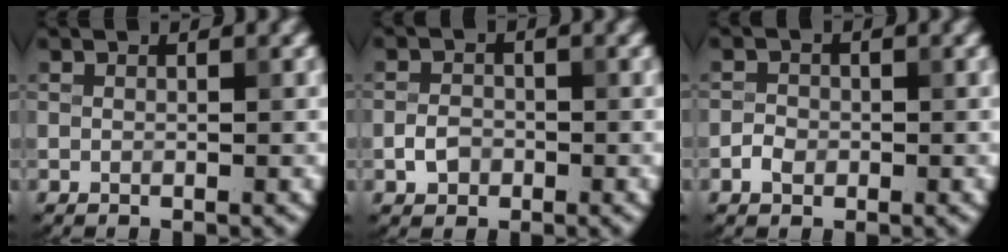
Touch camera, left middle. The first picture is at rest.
{"total": 1.8, "force": [-0.7, 1.4, 0.8], "torque": [-0.013, 0.001, -0.017]}
{"total": 1.4, "force": [-0.6, 1.1, 0.7], "torque": [-0.008, 0.003, -0.014]}